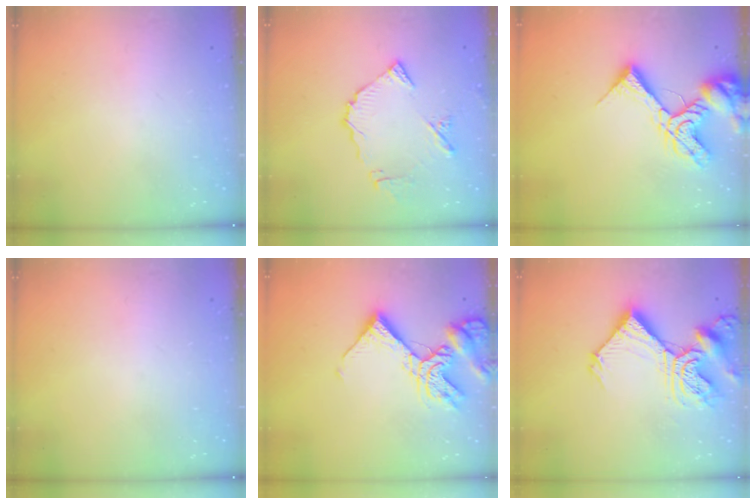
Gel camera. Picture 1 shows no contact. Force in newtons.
{"total": 12.4, "press": 12.3, "slide": 1.1}
{"total": 15.1, "press": 15.0, "slide": 1.7}
{"total": 0.0}
{"total": 13.5, "press": 13.4, "slide": 1.5}
{"total": 15.0, "press": 14.9, "slide": 1.5}